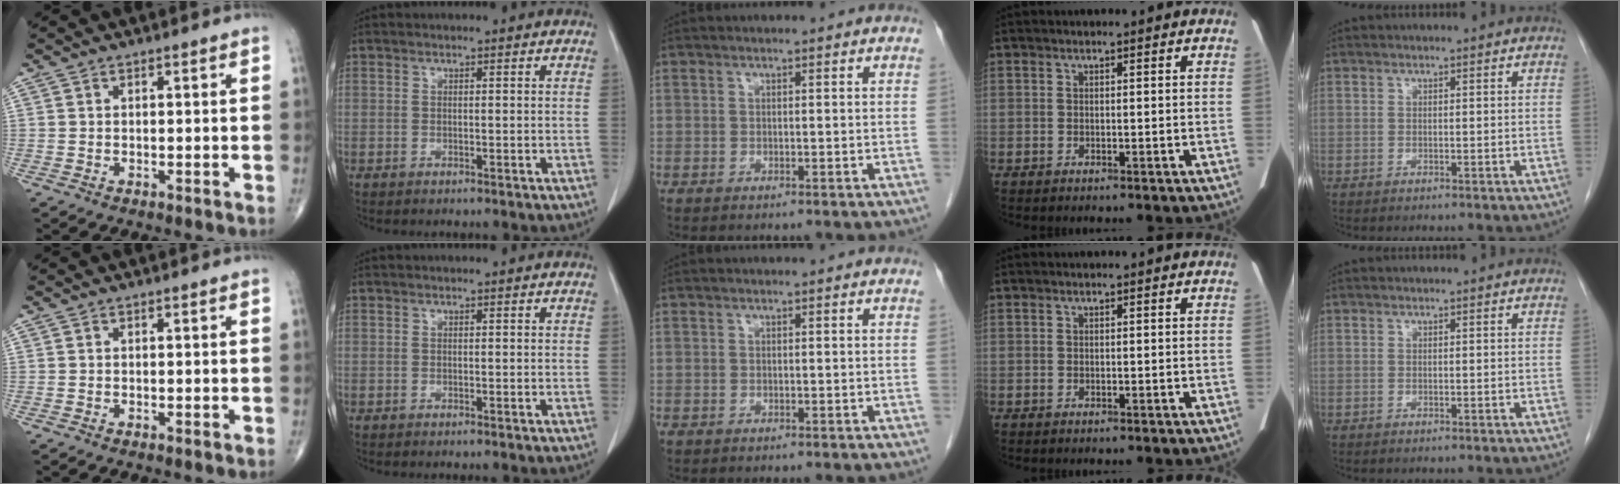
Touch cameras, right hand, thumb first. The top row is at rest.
{}